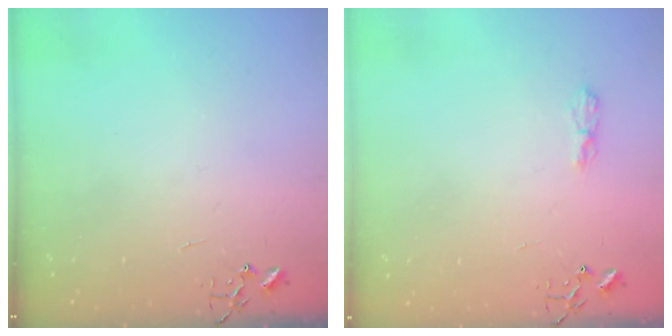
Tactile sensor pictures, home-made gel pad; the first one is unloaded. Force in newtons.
{"total": 5.1, "press": 5.0, "slide": 0.6}